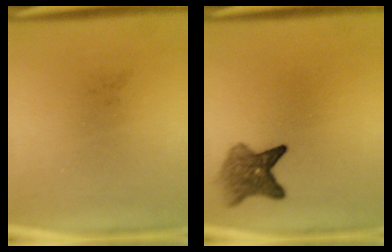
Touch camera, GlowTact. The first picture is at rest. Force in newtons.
{"total": 5.1}